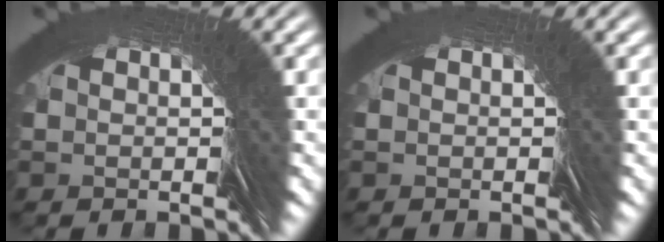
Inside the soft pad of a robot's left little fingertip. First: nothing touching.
{"total": 0.0}